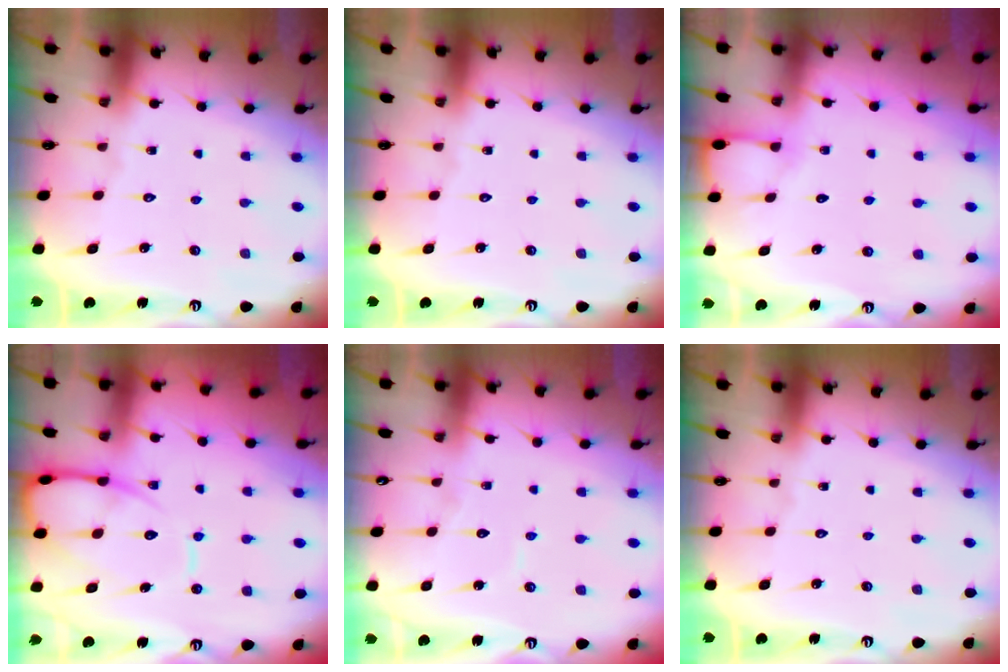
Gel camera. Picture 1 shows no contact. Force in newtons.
{"total": 0.0}
{"total": 3.5, "press": 3.5, "slide": 0.5}
{"total": 11.7, "press": 11.6, "slide": 1.4}
{"total": 4.4, "press": 4.4, "slide": 0.4}
{"total": 0.0}